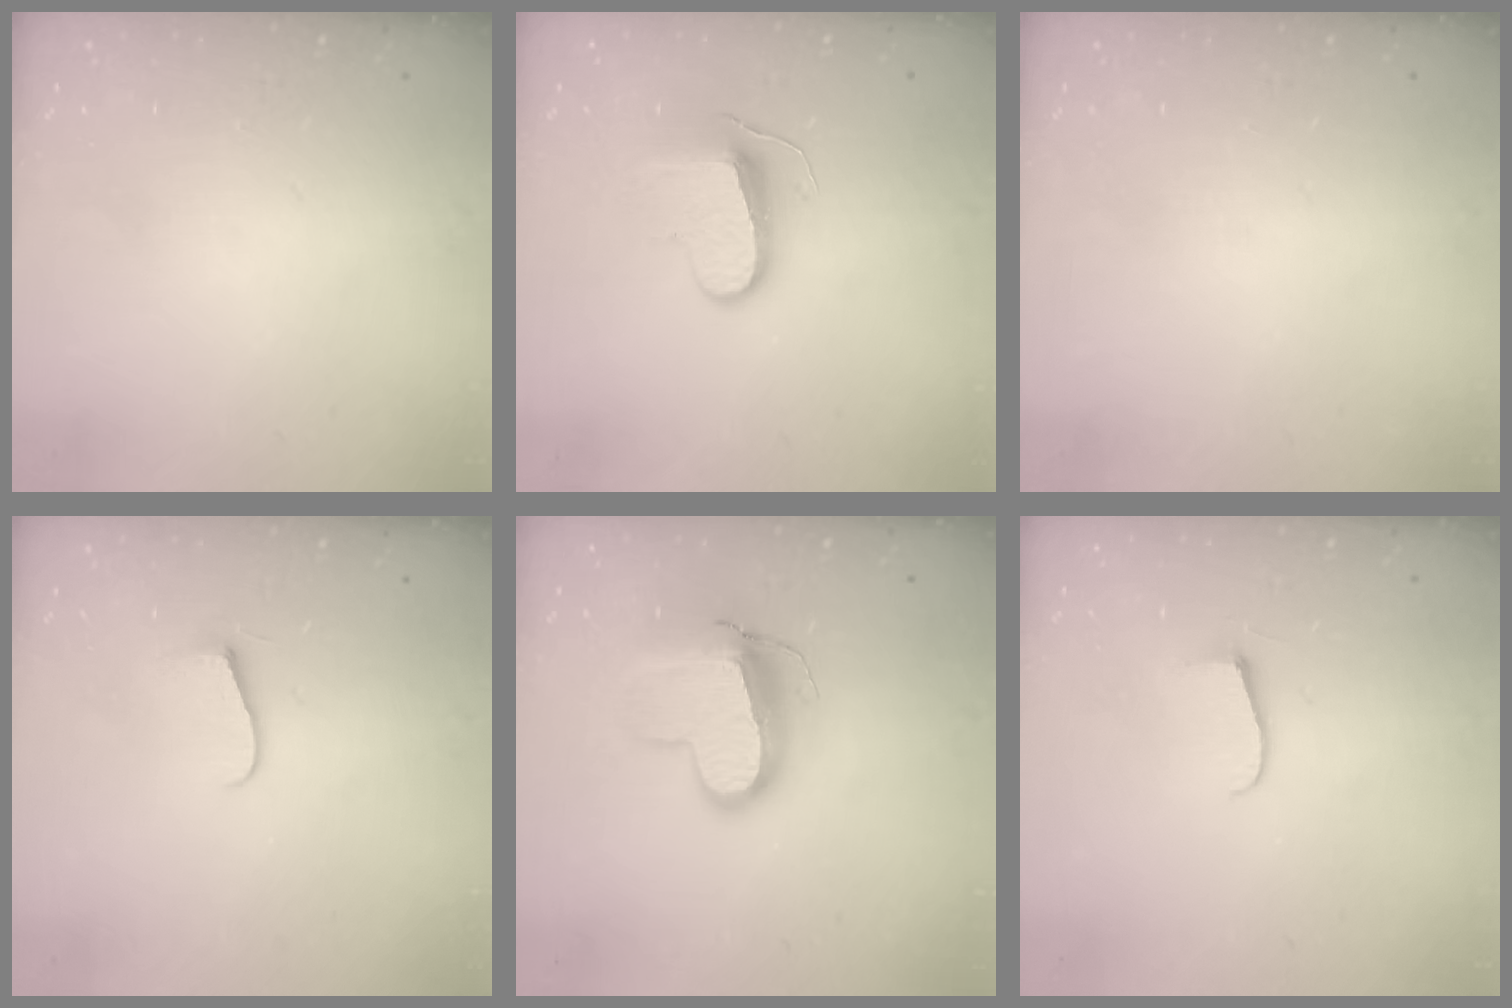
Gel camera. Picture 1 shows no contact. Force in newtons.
{"total": 9.0, "press": 9.0, "slide": 0.5}
{"total": 0.0}
{"total": 6.8, "press": 6.8, "slide": 0.6}
{"total": 12.7, "press": 12.6, "slide": 1.4}
{"total": 5.1, "press": 5.0, "slide": 0.6}